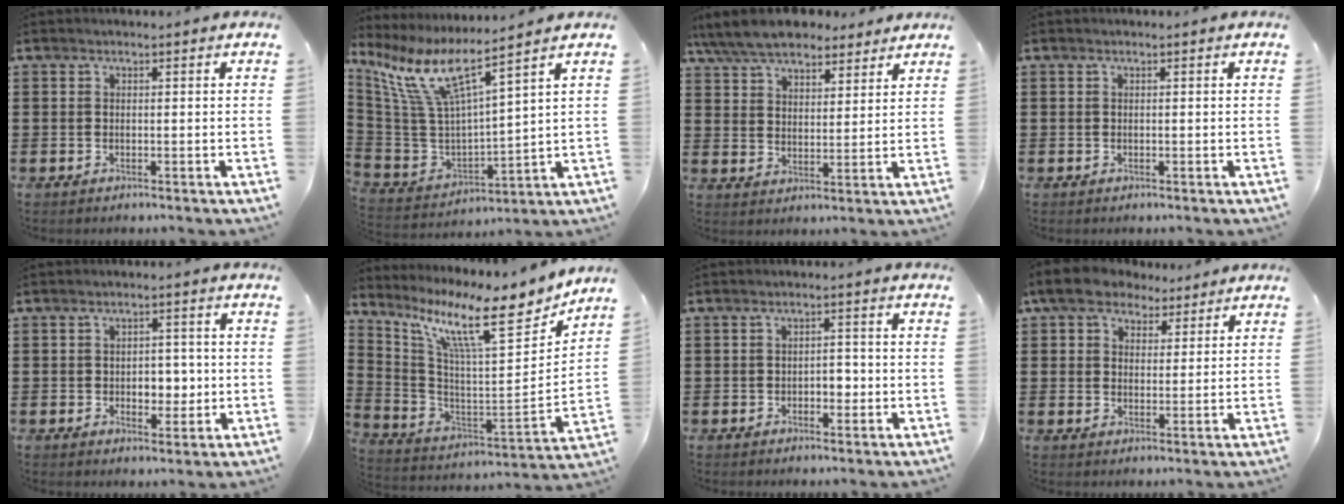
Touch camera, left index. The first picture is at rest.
{"total": 10.2, "force": [6.4, 1.4, 7.7], "torque": [-0.188, -0.047, 0.103]}
{"total": 8.2, "force": [7.1, 2.7, 3.2], "torque": [-0.089, -0.010, 0.131]}
{"total": 0.0}
{"total": 4.3, "force": [-0.4, 2.9, 3.2], "torque": [-0.051, 0.000, -0.016]}
{"total": 13.1, "force": [9.4, 1.6, 9.0], "torque": [-0.192, -0.070, 0.147]}
{"total": 2.5, "force": [-0.8, 1.5, 1.8], "torque": [-0.039, 0.005, -0.020]}
{"total": 6.4, "force": [4.6, 3.7, 2.5], "torque": [-0.064, 0.003, 0.083]}